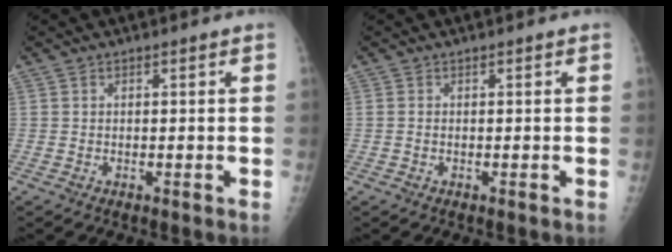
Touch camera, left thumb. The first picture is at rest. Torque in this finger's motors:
{"motor_torque": [0.04, -0.15, -0.13, -0.01, -0.01]}